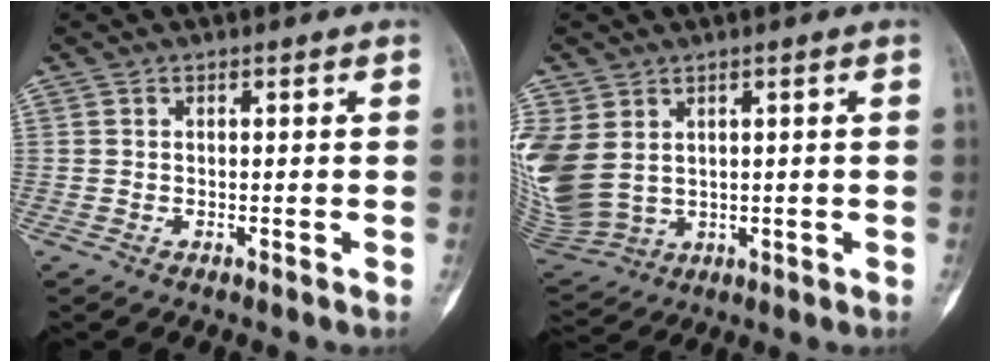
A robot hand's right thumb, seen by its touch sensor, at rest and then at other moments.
{"total": 14.2, "force": [2.8, 11.1, 8.4], "torque": [-0.219, -0.003, 0.084]}